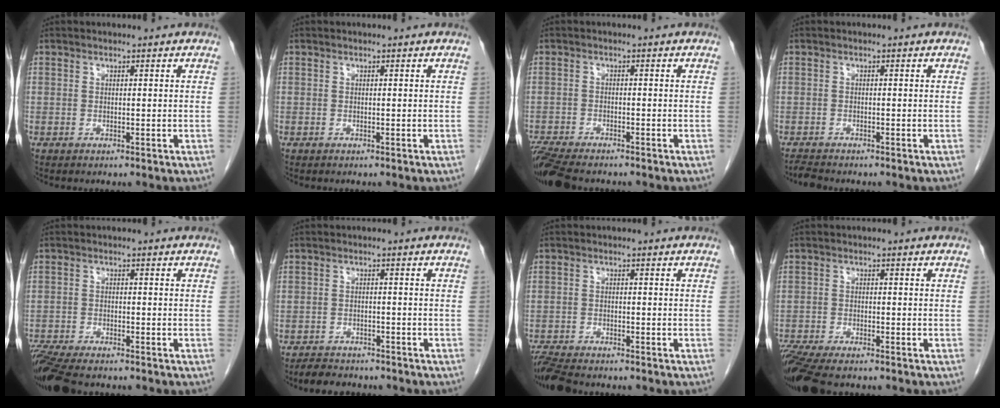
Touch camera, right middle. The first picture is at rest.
{"total": 0.0}
{"total": 8.5, "force": [-7.4, 1.8, 3.8], "torque": [-0.073, -0.016, -0.125]}
{"total": 1.8, "force": [-1.7, 0.2, 0.4], "torque": [-0.012, -0.008, -0.030]}
{"total": 10.0, "force": [-8.4, 2.3, 4.9], "torque": [-0.092, -0.017, -0.140]}
{"total": 4.8, "force": [-4.3, 1.9, 1.2], "torque": [-0.026, -0.006, -0.063]}
{"total": 6.4, "force": [-5.8, 1.1, 2.5], "torque": [-0.048, -0.016, -0.100]}
{"total": 10.2, "force": [-8.3, 2.4, 5.4], "torque": [-0.105, -0.017, -0.138]}